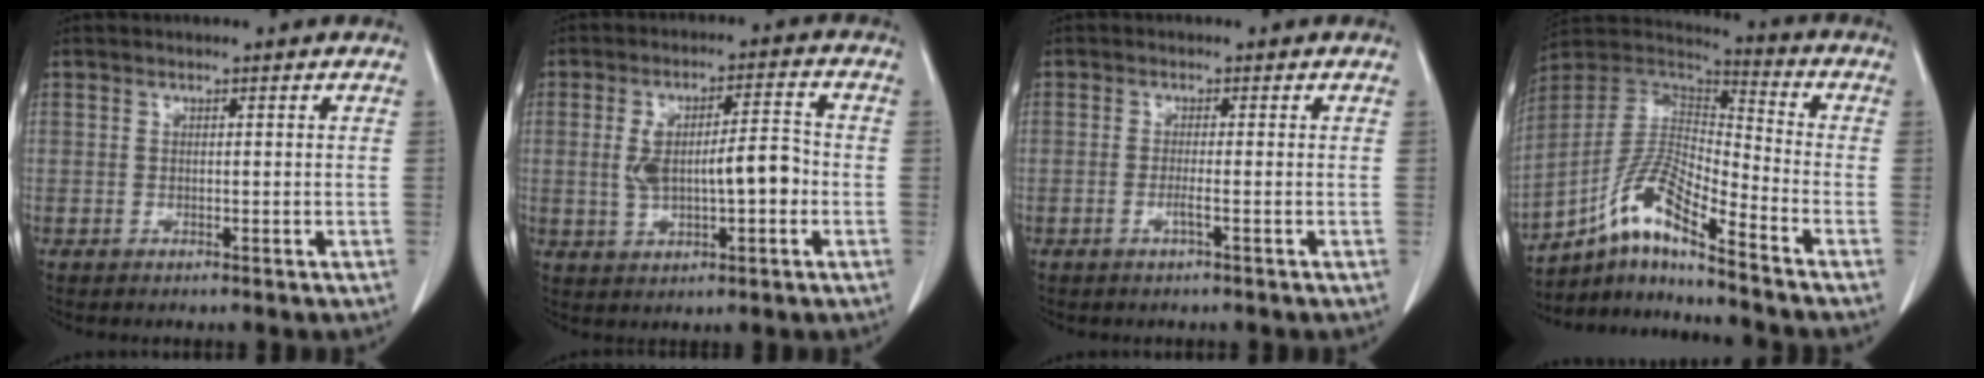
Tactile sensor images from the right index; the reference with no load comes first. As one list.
[{"total": 9.0, "force": [-0.7, 2.9, 8.5], "torque": [-0.159, 0.020, -0.004]}, {"total": 1.4, "force": [-0.6, -0.3, 1.2], "torque": [-0.025, -0.002, -0.012]}, {"total": 12.9, "force": [-8.4, 1.5, 9.7], "torque": [-0.199, 0.015, -0.155]}]